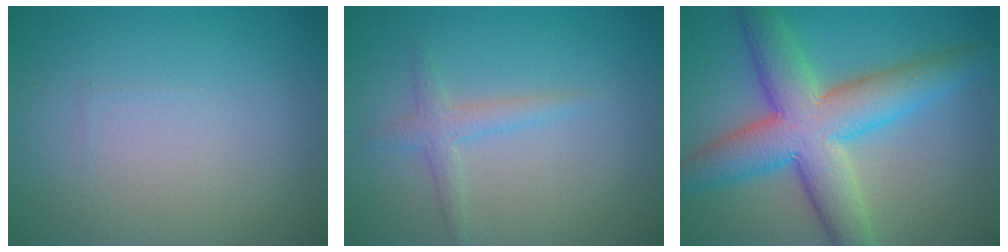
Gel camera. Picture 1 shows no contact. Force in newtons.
{"total": 1.8, "press": 1.8, "slide": 0.1}
{"total": 9.3, "press": 9.3, "slide": 0.2}